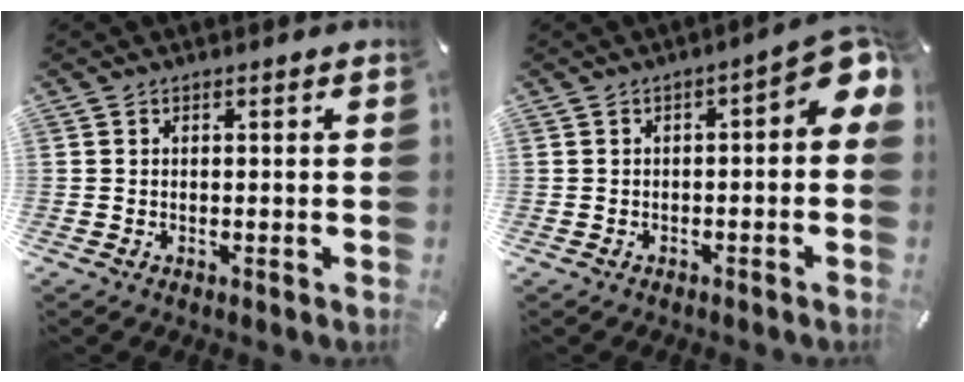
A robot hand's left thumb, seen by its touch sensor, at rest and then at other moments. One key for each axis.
{"total": 5.7, "fx": 0.3, "fy": 2.6, "fz": 5.1, "tx": -0.073, "ty": -0.008, "tz": 0.000}